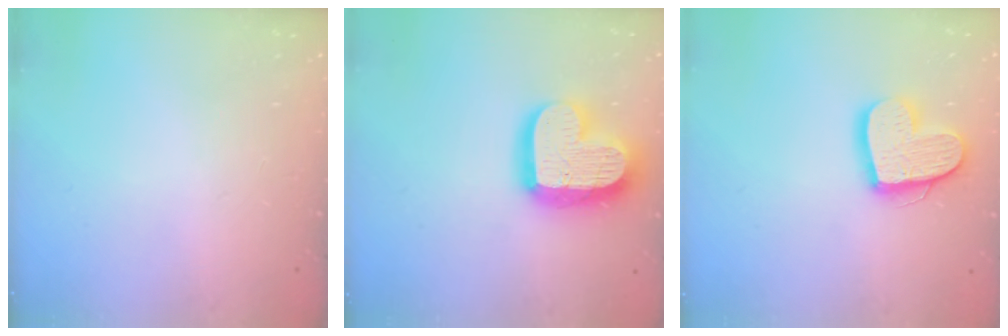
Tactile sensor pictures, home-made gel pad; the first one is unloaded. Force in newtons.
{"total": 19.0, "press": 19.0, "slide": 1.6}
{"total": 15.0, "press": 15.0, "slide": 1.1}